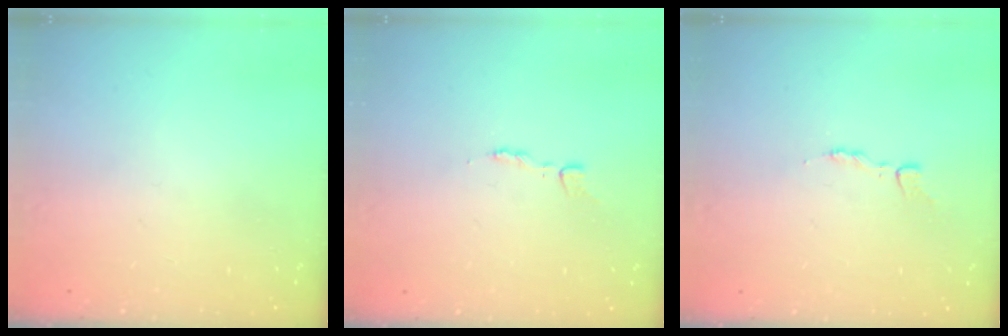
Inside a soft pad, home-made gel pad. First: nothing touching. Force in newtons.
{"total": 2.5, "press": 2.5, "slide": 0.3}
{"total": 3.4, "press": 3.4, "slide": 0.3}